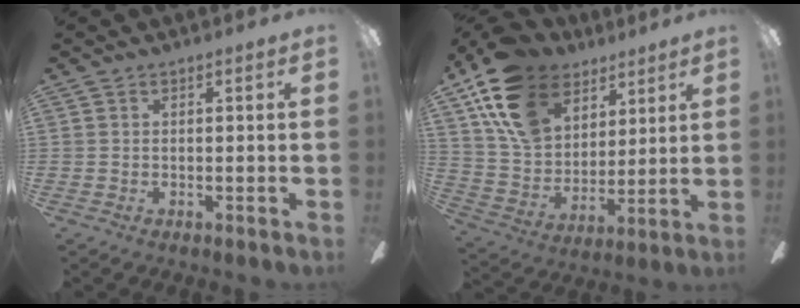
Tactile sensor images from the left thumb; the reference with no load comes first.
{"total": 18.4, "force": [10.6, 12.4, 8.6], "torque": [-0.182, -0.041, 0.203]}